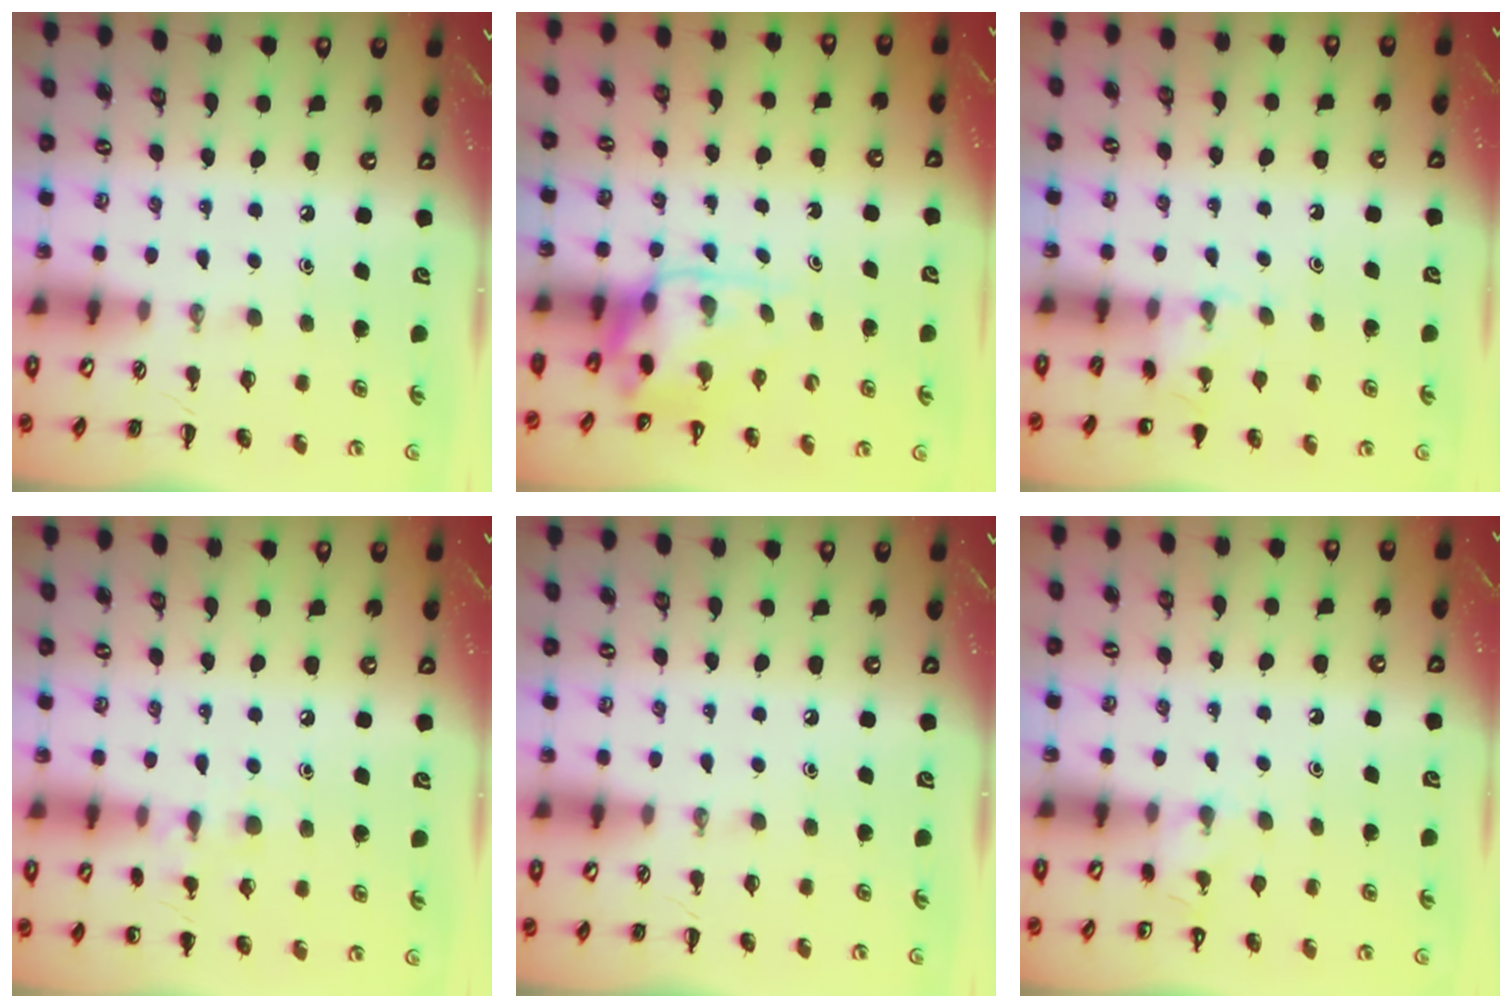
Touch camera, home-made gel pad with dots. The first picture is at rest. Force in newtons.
{"total": 3.8, "press": 3.7, "slide": 0.7}
{"total": 5.1, "press": 4.8, "slide": 1.6}
{"total": 7.3, "press": 6.9, "slide": 2.3}
{"total": 0.0}
{"total": 3.7, "press": 3.4, "slide": 1.4}